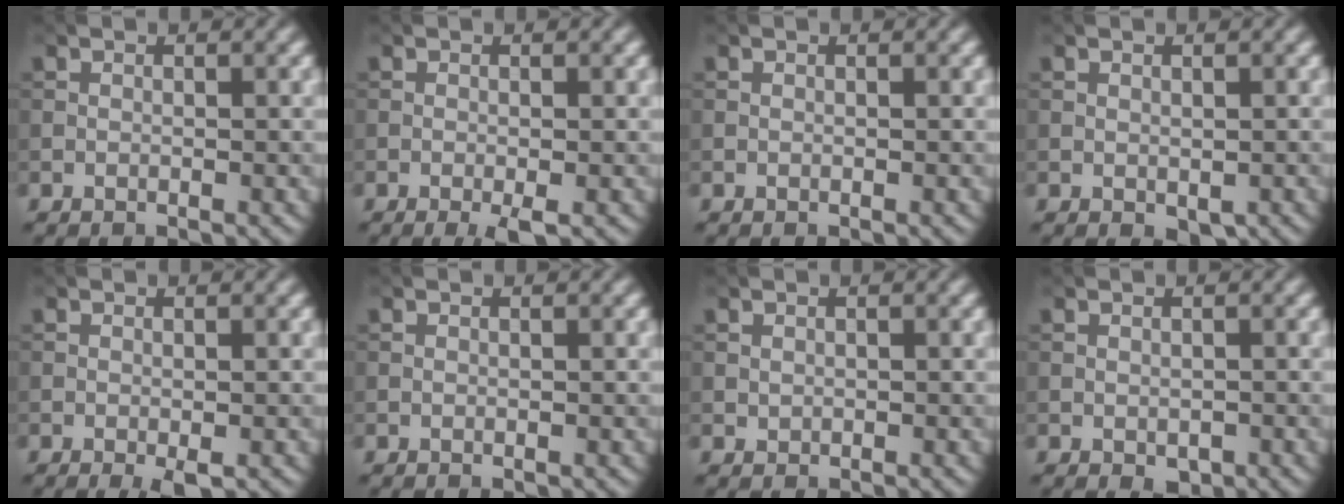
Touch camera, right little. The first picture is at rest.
{"total": 1.4, "force": [-0.7, 0.0, 1.2], "torque": [-0.022, -0.005, -0.015]}
{"total": 0.0}
{"total": 0.9, "force": [-0.2, 0.5, 0.7], "torque": [-0.009, -0.005, 0.002]}
{"total": 1.1, "force": [-0.5, 0.1, 1.0], "torque": [-0.018, -0.005, -0.009]}
{"total": 0.0}
{"total": 0.0}
{"total": 1.0, "force": [-0.4, 0.5, 0.7], "torque": [-0.009, -0.005, -0.004]}